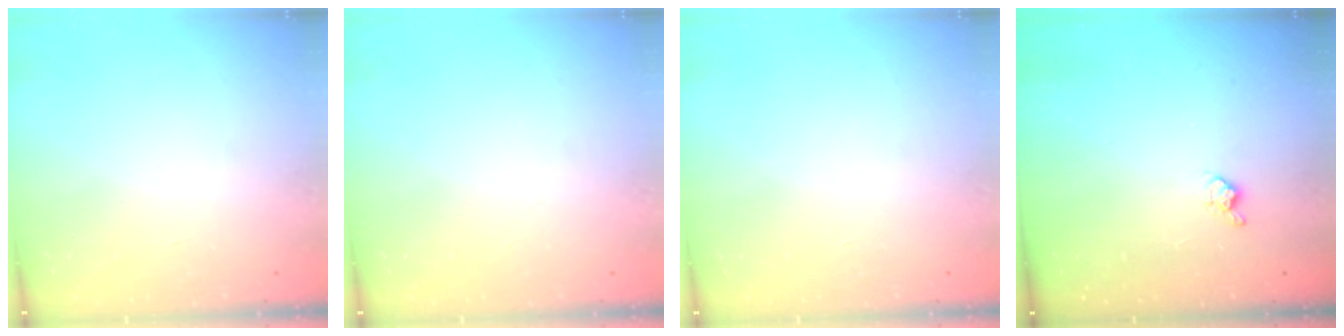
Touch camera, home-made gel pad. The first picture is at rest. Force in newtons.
{"total": 0.0}
{"total": 0.0}
{"total": 4.9, "press": 4.8, "slide": 0.5}